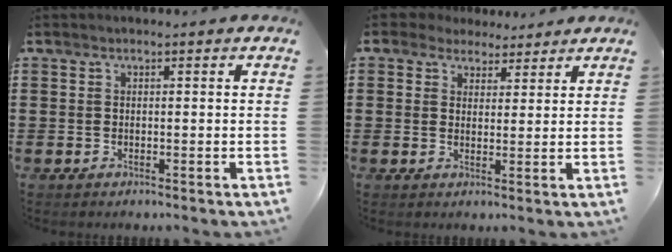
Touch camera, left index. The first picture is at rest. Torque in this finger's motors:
{"motor_torque": [1.06, -1.08, 0.18, 0.03]}